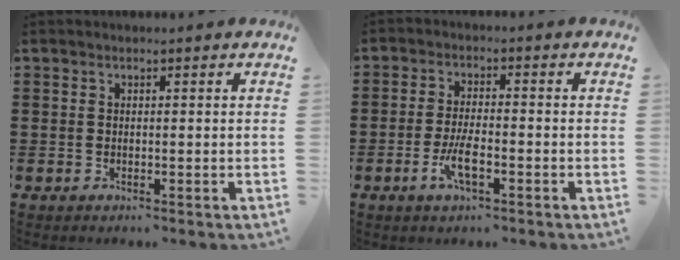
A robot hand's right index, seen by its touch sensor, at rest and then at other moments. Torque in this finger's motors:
{"motor_torque": [1.12, 1.02, 0.44, 0.09]}